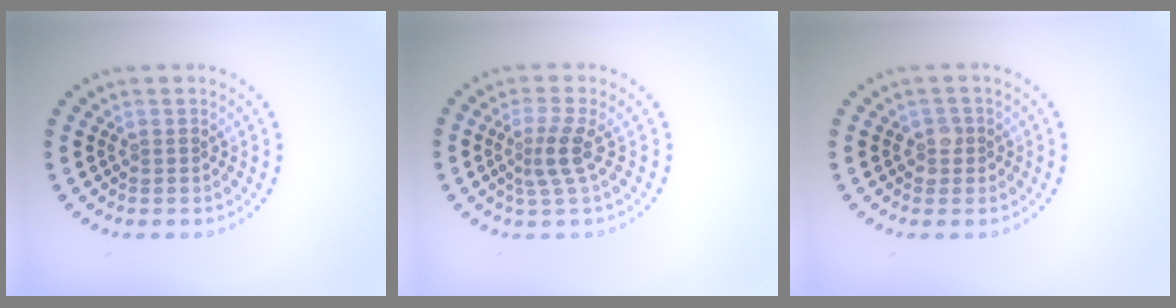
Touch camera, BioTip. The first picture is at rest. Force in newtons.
{"total": 2.5, "press": 1.9, "slide": 1.7}
{"total": 1.4, "press": 1.3, "slide": 0.7}